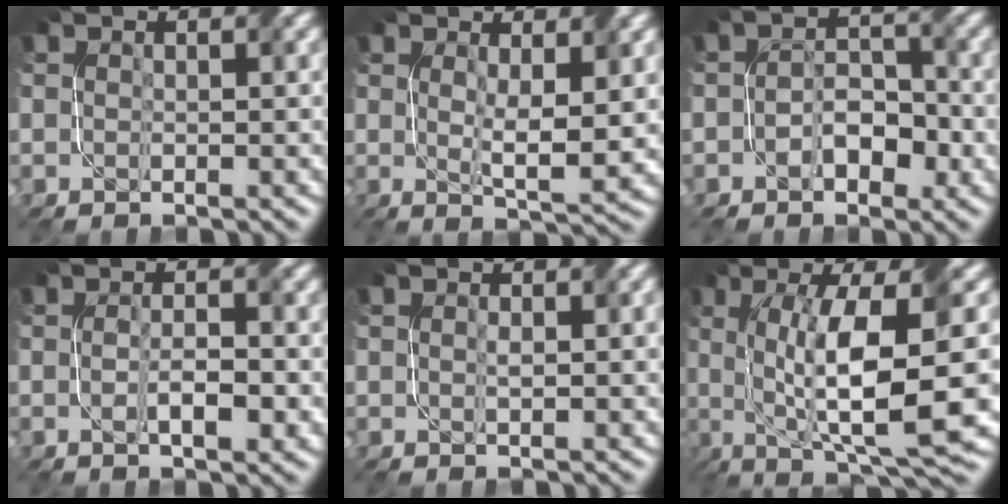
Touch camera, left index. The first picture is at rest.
{"total": 3.9, "force": [0.9, 0.9, 3.7], "torque": [-0.070, -0.011, 0.020]}
{"total": 3.1, "force": [-1.3, 1.9, 2.1], "torque": [-0.031, 0.006, -0.022]}
{"total": 3.0, "force": [-0.6, 0.8, 2.8], "torque": [-0.052, -0.002, -0.008]}
{"total": 1.2, "force": [0.2, 0.2, 1.2], "torque": [-0.018, 0.001, 0.003]}
{"total": 12.3, "force": [0.0, 2.9, 11.9], "torque": [-0.187, -0.005, 0.008]}